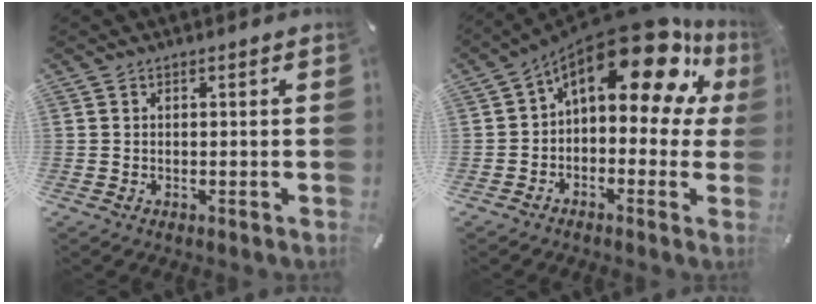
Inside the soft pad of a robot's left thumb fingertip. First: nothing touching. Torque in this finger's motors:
{"motor_torque": [1.99, 2.22, 2.20, -0.57, 0.40]}